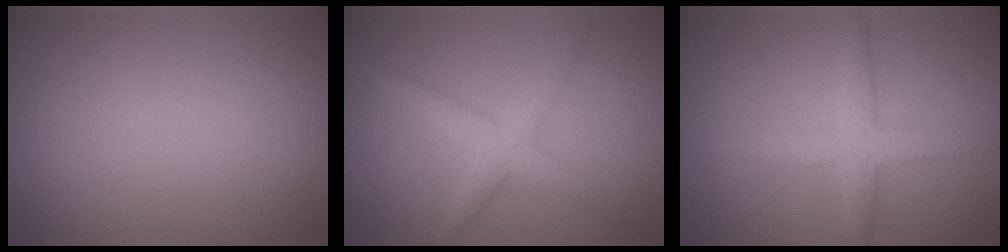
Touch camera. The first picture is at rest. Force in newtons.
{"total": 2.8, "press": 2.8, "slide": 0.1}
{"total": 2.9, "press": 2.9, "slide": 0.1}